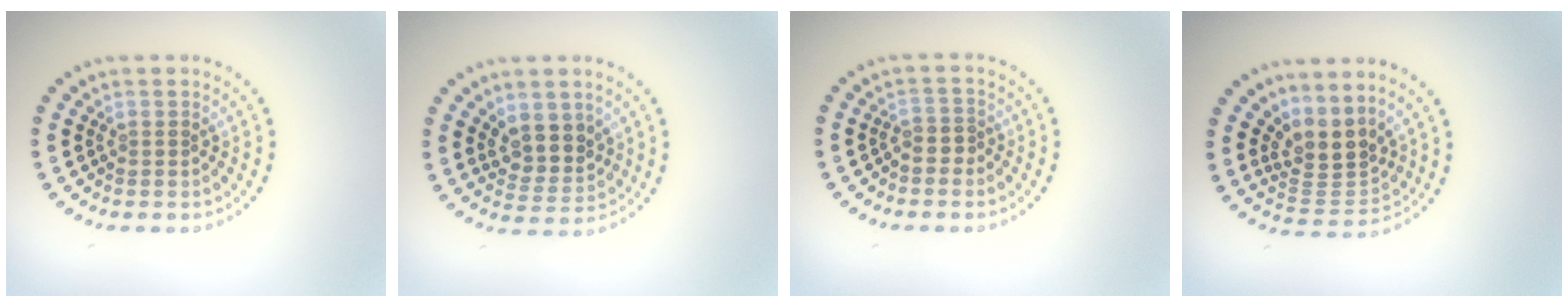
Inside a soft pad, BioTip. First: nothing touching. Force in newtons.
{"total": 3.3, "press": 2.9, "slide": 1.6}
{"total": 1.3, "press": 0.9, "slide": 0.9}
{"total": 3.7, "press": 2.7, "slide": 2.5}